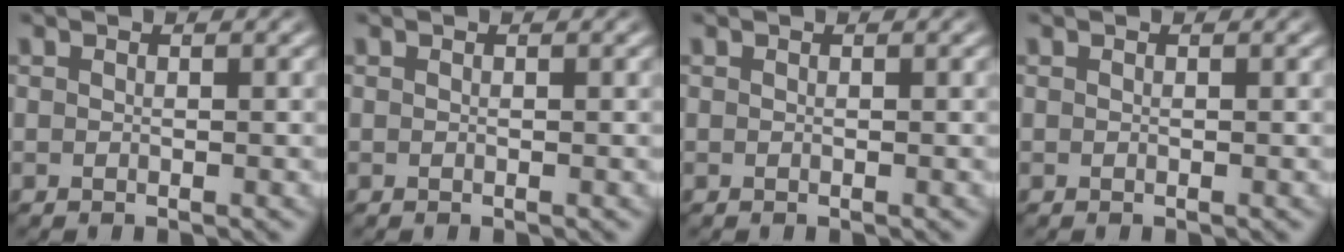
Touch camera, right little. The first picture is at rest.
{"total": 0.0}
{"total": 0.0}
{"total": 0.0}